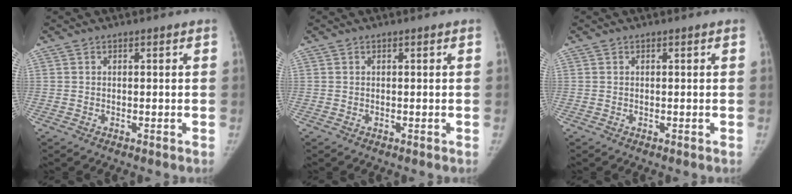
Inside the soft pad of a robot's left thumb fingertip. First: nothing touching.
{"total": 0.0}
{"total": 0.0}